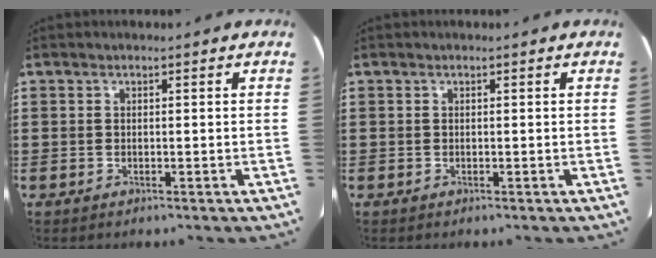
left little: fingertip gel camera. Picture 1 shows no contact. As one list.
[{"total": 0.0}]